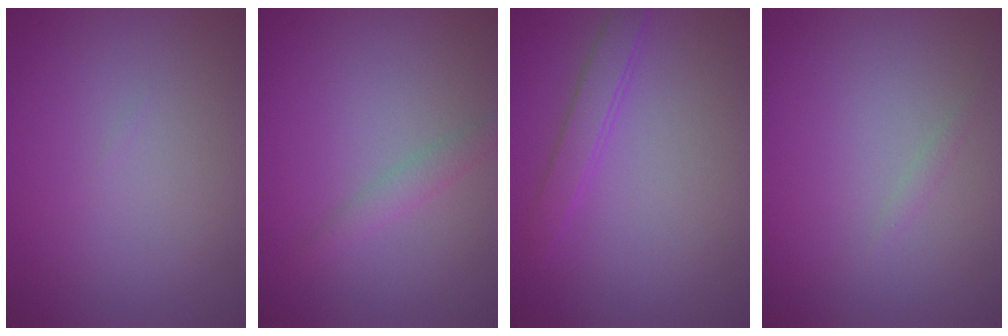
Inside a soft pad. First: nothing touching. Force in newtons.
{"total": 1.4, "press": 1.4, "slide": 0.0}
{"total": 1.9, "press": 1.9, "slide": 0.1}
{"total": 0.6, "press": 0.6, "slide": 0.1}